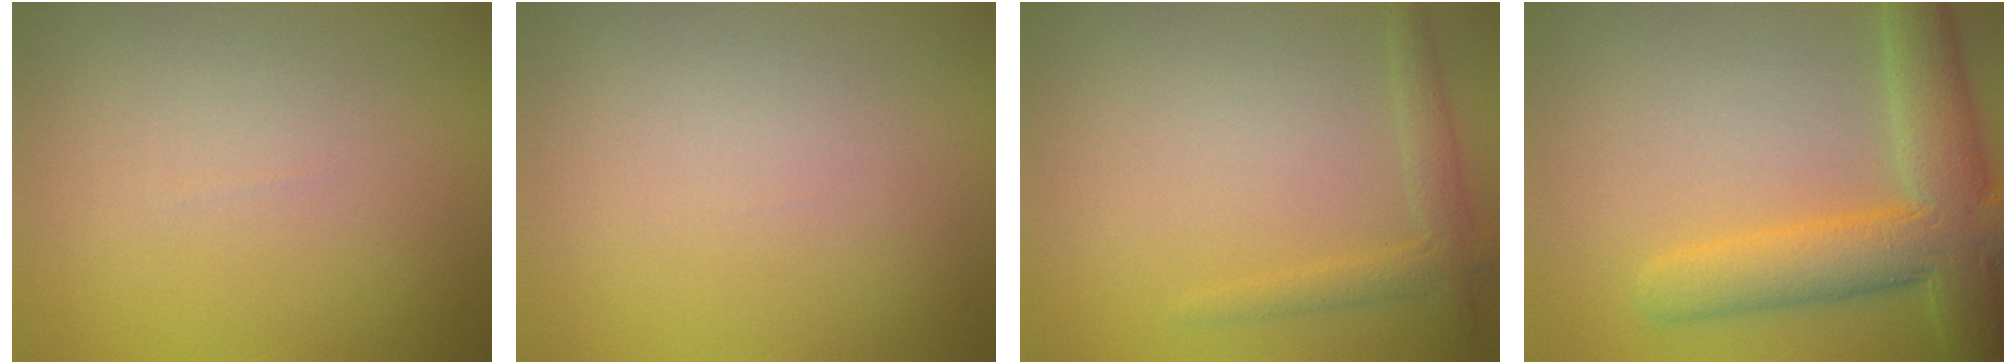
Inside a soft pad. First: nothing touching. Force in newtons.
{"total": 0.0}
{"total": 1.2, "press": 1.2, "slide": 0.1}
{"total": 7.9, "press": 7.9, "slide": 0.4}